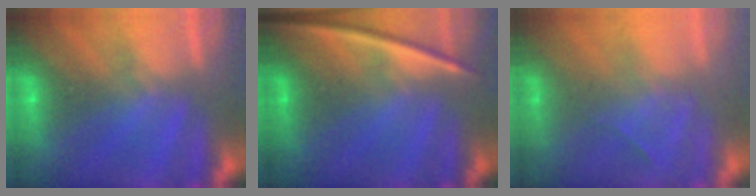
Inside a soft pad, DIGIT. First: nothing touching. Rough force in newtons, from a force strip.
{"total": 2.3}
{"total": 2.4}